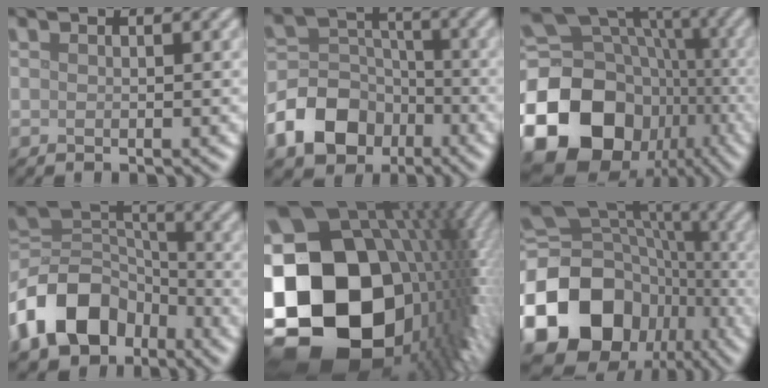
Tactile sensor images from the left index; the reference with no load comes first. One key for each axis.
{"total": 8.0, "fx": -4.0, "fy": 6.0, "fz": 3.5, "tx": -0.058, "ty": 0.000, "tz": -0.092}
{"total": 21.3, "fx": -7.5, "fy": 17.0, "fz": 10.3, "tx": -0.206, "ty": -0.037, "tz": -0.129}
{"total": 10.4, "fx": -5.5, "fy": 7.0, "fz": 5.3, "tx": -0.097, "ty": 0.000, "tz": -0.118}
{"total": 23.5, "fx": -3.2, "fy": 17.6, "fz": 15.2, "tx": -0.325, "ty": -0.041, "tz": -0.041}
{"total": 18.0, "fx": -6.7, "fy": 14.2, "fz": 8.9, "tx": -0.195, "ty": 0.004, "tz": -0.118}